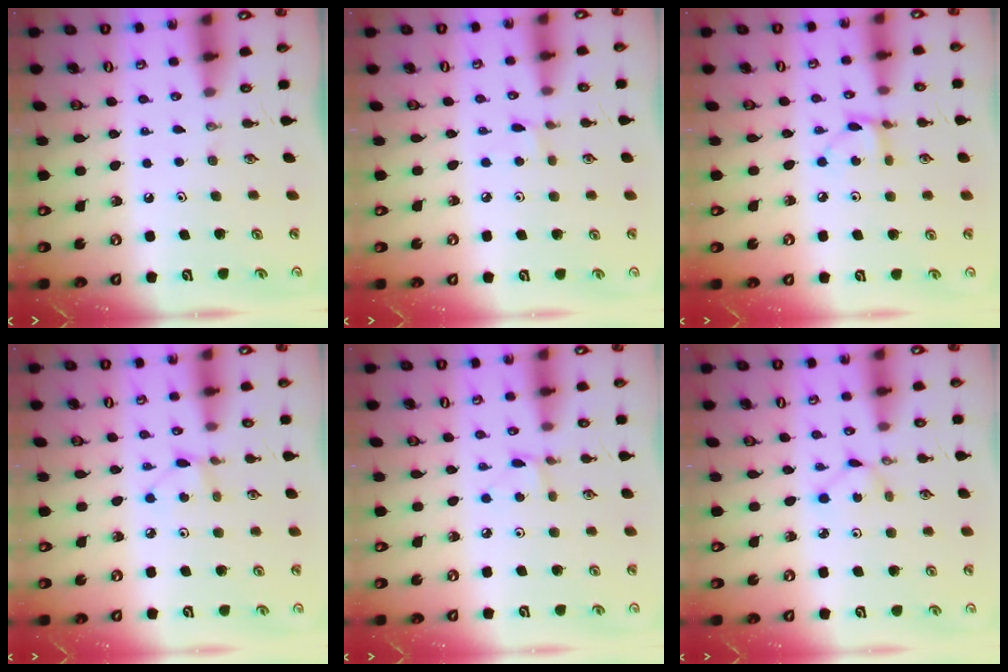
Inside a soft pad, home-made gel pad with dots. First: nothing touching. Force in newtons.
{"total": 2.6, "press": 2.6, "slide": 0.3}
{"total": 3.9, "press": 3.9, "slide": 0.1}
{"total": 4.1, "press": 4.1, "slide": 0.7}
{"total": 2.8, "press": 2.8, "slide": 0.4}
{"total": 1.5, "press": 1.5, "slide": 0.2}